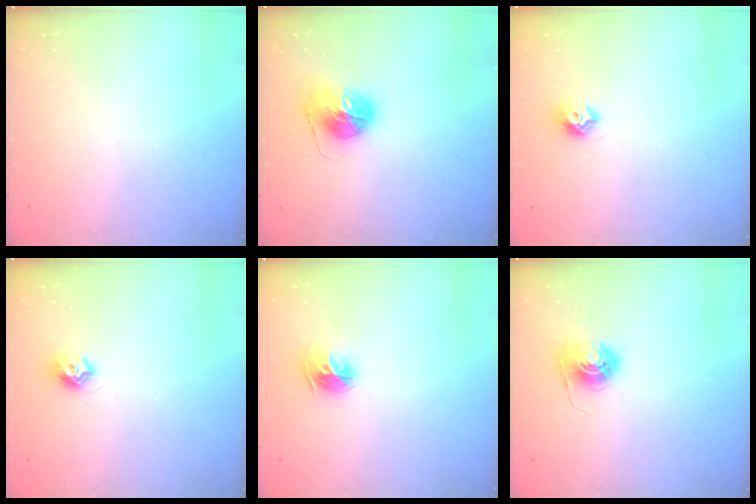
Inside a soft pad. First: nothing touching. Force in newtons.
{"total": 10.1, "press": 10.1, "slide": 0.2}
{"total": 7.3, "press": 7.3, "slide": 0.3}
{"total": 7.3, "press": 7.3, "slide": 0.3}
{"total": 9.2, "press": 9.1, "slide": 0.9}
{"total": 6.0, "press": 6.0, "slide": 0.5}